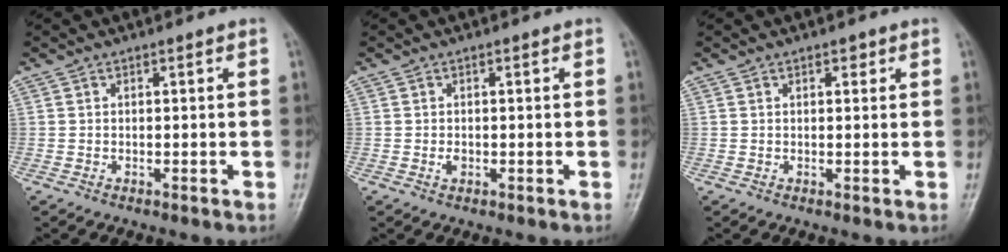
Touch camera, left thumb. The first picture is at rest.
{"total": 1.1, "force": [-0.3, 0.8, 0.7], "torque": [-0.007, 0.000, -0.006]}
{"total": 1.2, "force": [0.7, 0.7, 0.7], "torque": [-0.003, 0.000, 0.007]}